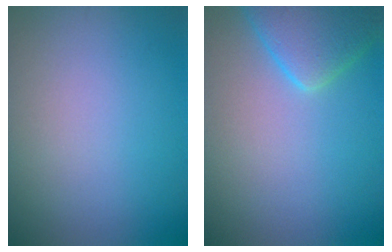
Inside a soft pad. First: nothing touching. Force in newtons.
{"total": 5.0, "press": 5.0, "slide": 0.4}